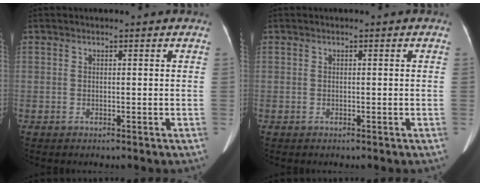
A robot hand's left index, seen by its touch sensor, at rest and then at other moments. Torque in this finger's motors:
{"motor_torque": [-0.02, -0.02, 0.03, 0.00]}